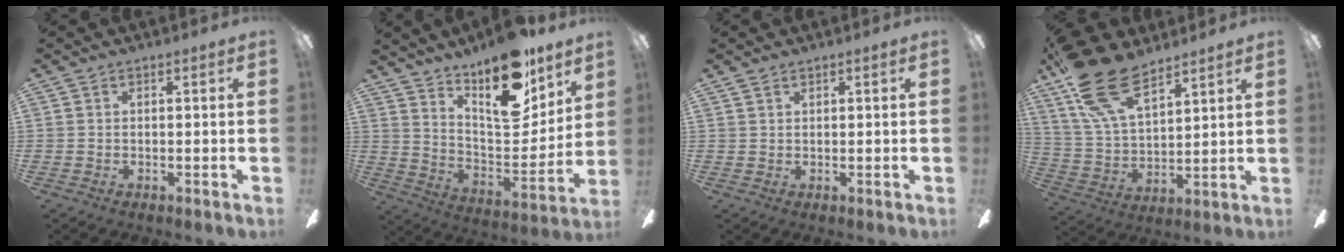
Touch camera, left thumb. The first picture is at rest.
{"total": 19.6, "force": [13.8, 7.9, 11.5], "torque": [-0.158, -0.097, 0.236]}
{"total": 1.2, "force": [0.9, 0.6, 0.4], "torque": [-0.009, 0.001, 0.018]}
{"total": 19.7, "force": [12.7, 9.1, 12.0], "torque": [-0.251, -0.055, 0.233]}